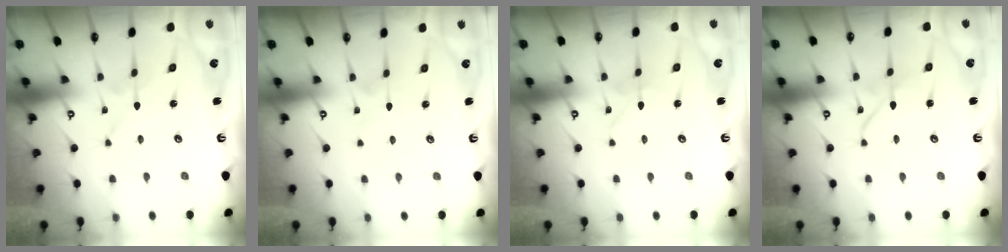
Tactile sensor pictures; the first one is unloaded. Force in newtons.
{"total": 2.9, "press": 2.9, "slide": 0.3}
{"total": 1.9, "press": 1.9, "slide": 0.1}
{"total": 1.8, "press": 1.8, "slide": 0.2}